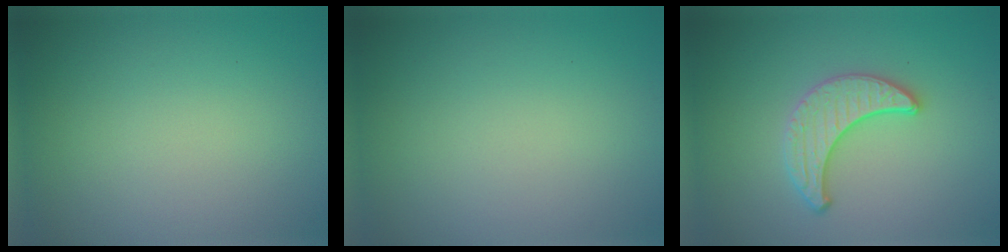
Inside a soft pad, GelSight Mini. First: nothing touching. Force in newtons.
{"total": 0.0}
{"total": 3.0, "press": 2.8, "slide": 0.9}